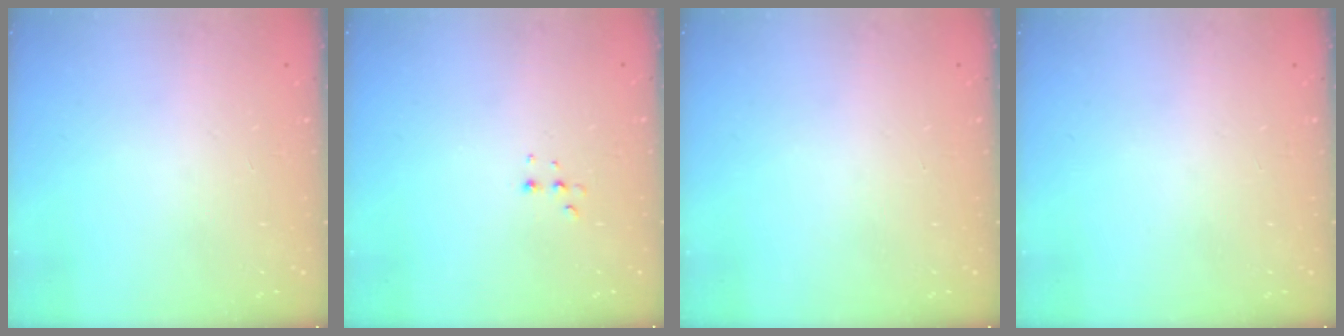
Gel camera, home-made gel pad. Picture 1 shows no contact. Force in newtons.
{"total": 4.2, "press": 4.1, "slide": 0.9}
{"total": 0.0}
{"total": 0.0}